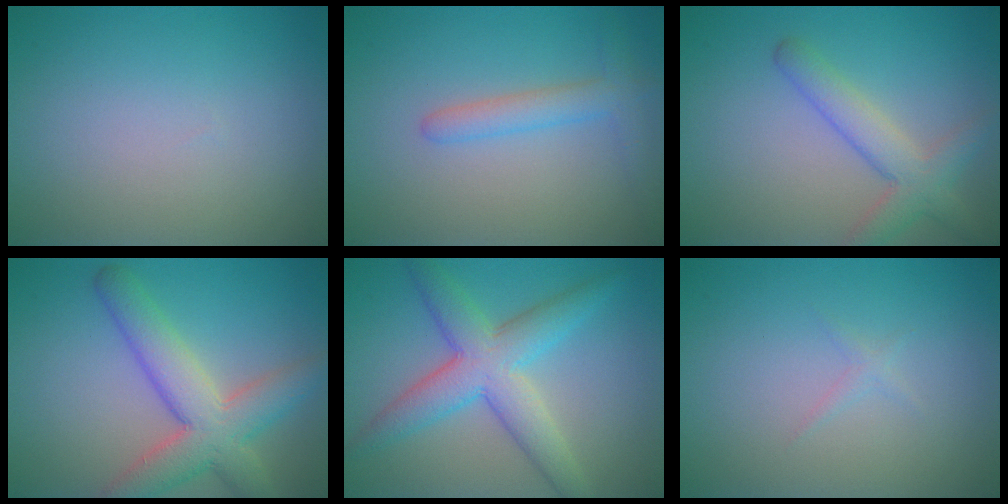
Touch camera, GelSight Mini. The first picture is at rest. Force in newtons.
{"total": 2.5, "press": 2.5, "slide": 0.2}
{"total": 3.8, "press": 3.8, "slide": 0.2}
{"total": 6.7, "press": 6.7, "slide": 0.4}
{"total": 6.0, "press": 6.0, "slide": 0.2}
{"total": 0.6, "press": 0.6, "slide": 0.1}